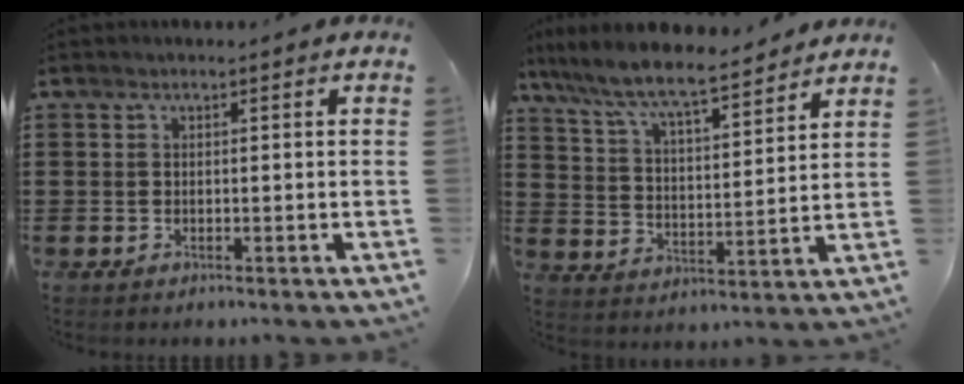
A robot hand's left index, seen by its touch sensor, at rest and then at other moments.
{"total": 7.5, "force": [6.8, 0.7, 3.2], "torque": [-0.091, -0.037, 0.113]}